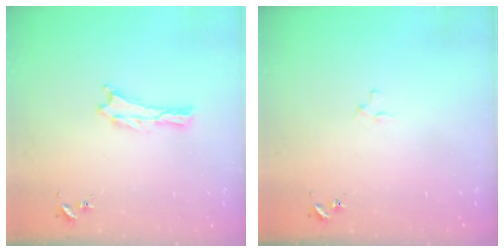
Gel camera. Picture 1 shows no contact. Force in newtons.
{"total": 1.9, "press": 1.9, "slide": 0.2}